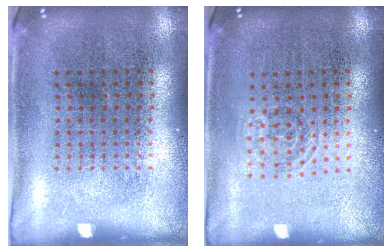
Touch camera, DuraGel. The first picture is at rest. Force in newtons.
{"total": 0.8, "press": 0.6, "slide": 0.6}